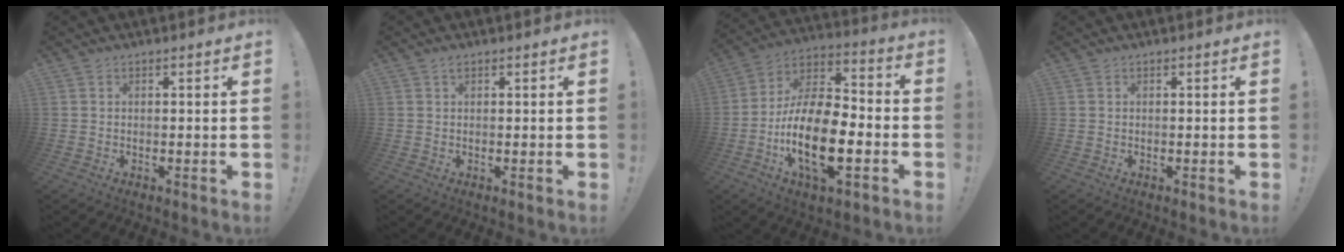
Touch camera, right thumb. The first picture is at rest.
{"total": 0.8, "force": [0.5, 0.2, 0.6], "torque": [-0.004, -0.002, 0.007]}
{"total": 20.0, "force": [-7.2, 9.2, 16.2], "torque": [-0.318, 0.025, -0.122]}
{"total": 0.0}